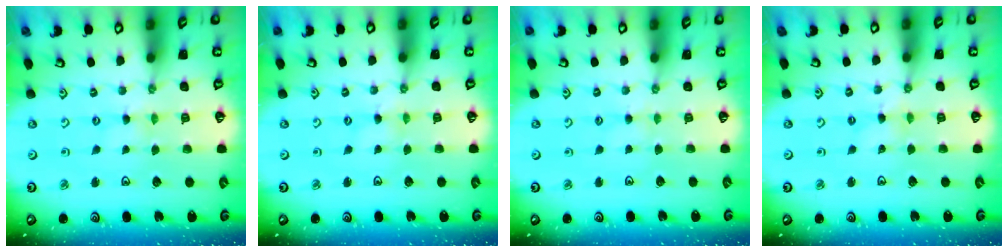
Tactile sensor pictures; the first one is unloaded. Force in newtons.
{"total": 0.0}
{"total": 1.5, "press": 1.4, "slide": 0.3}
{"total": 1.2, "press": 1.2, "slide": 0.1}